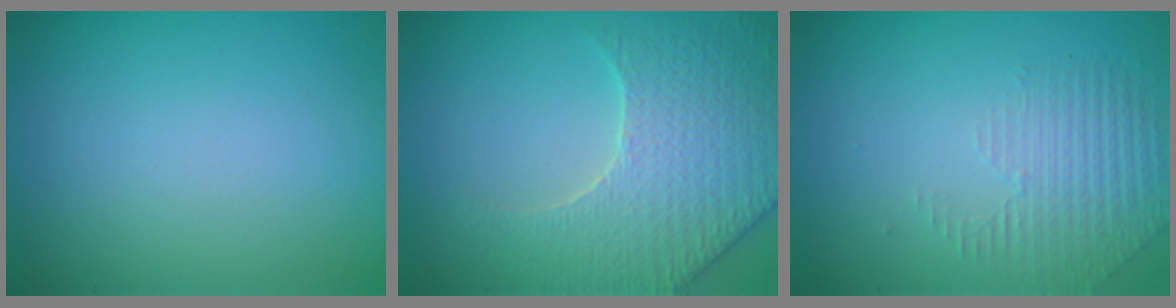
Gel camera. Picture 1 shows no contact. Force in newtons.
{"total": 5.3, "press": 5.0, "slide": 1.7}
{"total": 1.5, "press": 0.9, "slide": 1.2}